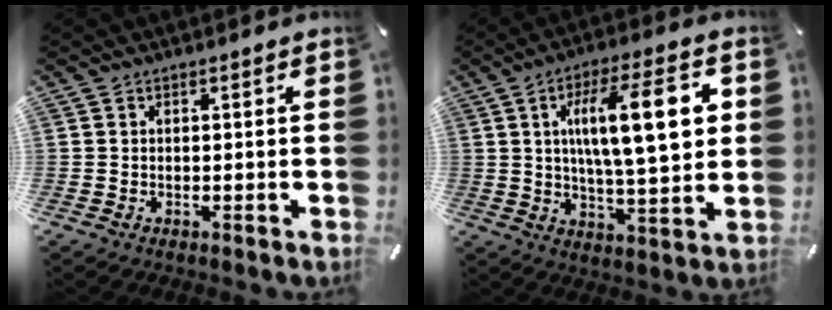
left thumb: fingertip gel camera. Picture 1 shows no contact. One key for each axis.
{"total": 18.5, "fx": 4.3, "fy": 6.0, "fz": 17.0, "tx": -0.279, "ty": -0.001, "tz": 0.056}